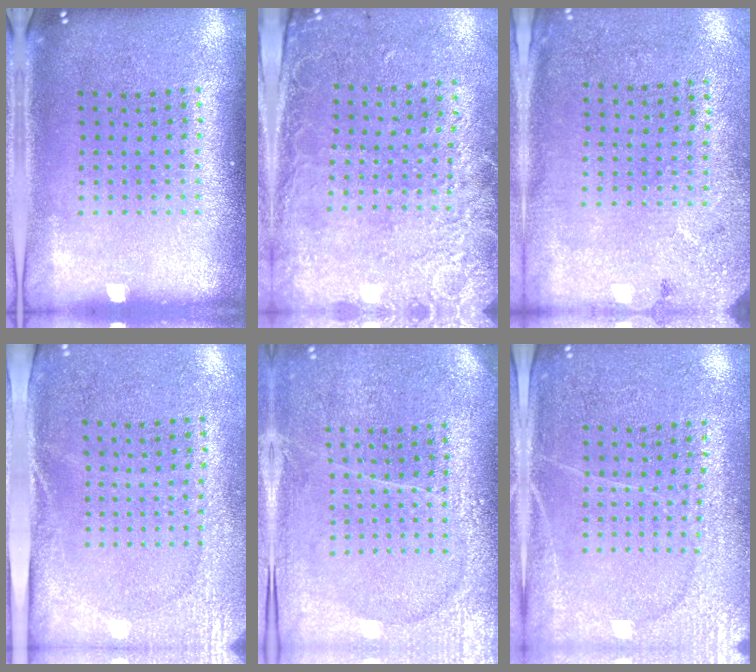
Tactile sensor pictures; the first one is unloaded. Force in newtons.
{"total": 2.6, "press": 2.0, "slide": 1.7}
{"total": 2.7, "press": 2.2, "slide": 1.7}
{"total": 2.7, "press": 2.1, "slide": 1.6}
{"total": 3.6, "press": 3.3, "slide": 1.6}
{"total": 2.9, "press": 2.7, "slide": 1.1}